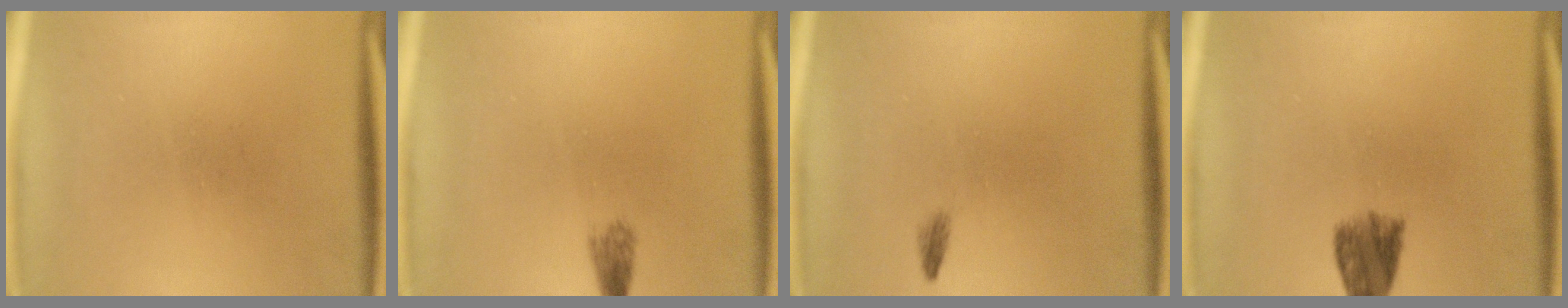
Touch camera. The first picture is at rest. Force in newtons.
{"total": 1.7}
{"total": 0.7}
{"total": 5.2}